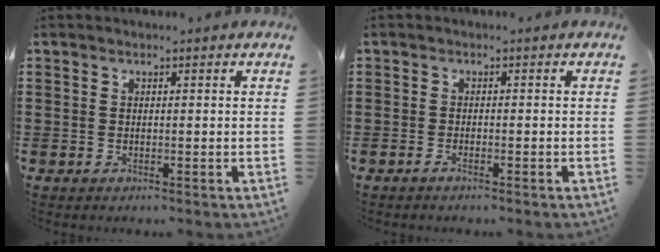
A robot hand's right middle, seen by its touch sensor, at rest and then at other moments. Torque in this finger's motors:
{"motor_torque": [-0.33, 0.42, -0.04, -0.01]}